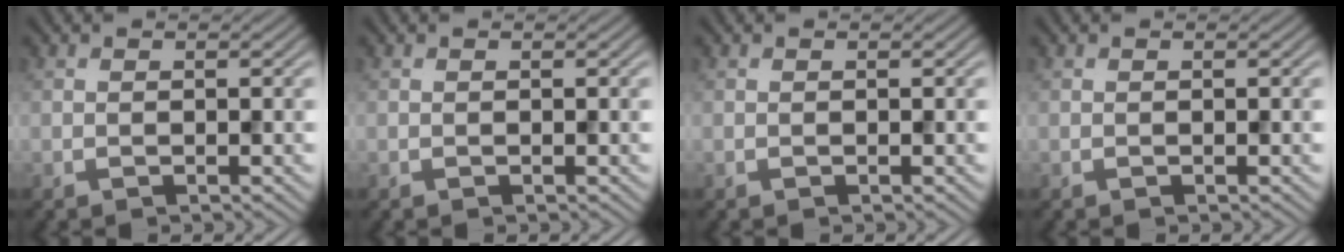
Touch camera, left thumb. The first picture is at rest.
{"total": 0.0}
{"total": 0.0}
{"total": 0.0}